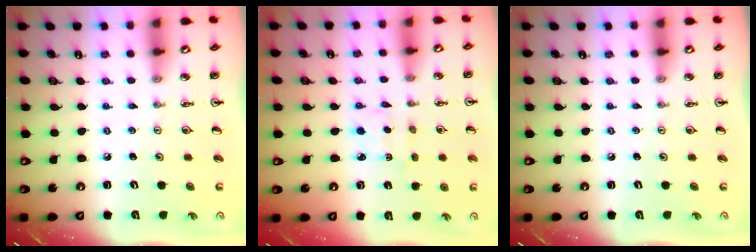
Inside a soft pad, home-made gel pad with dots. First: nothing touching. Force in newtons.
{"total": 2.8, "press": 2.7, "slide": 0.6}
{"total": 0.0}